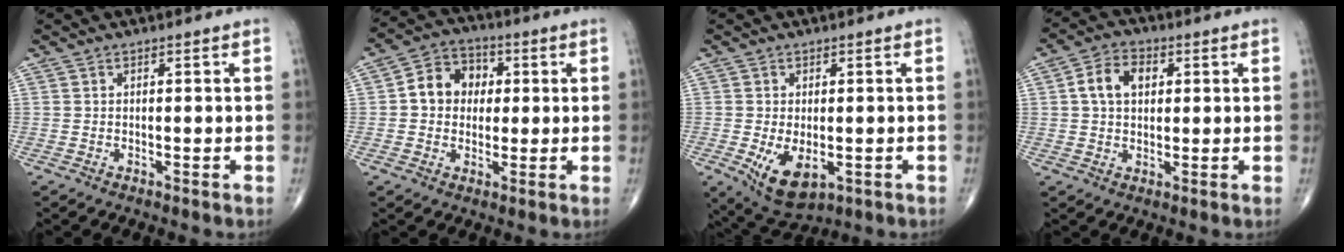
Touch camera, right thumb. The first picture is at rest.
{"total": 8.8, "force": [1.0, 7.3, 4.8], "torque": [-0.046, 0.019, 0.006]}
{"total": 8.1, "force": [-2.0, 4.4, 6.5], "torque": [-0.104, -0.013, -0.019]}
{"total": 7.0, "force": [1.5, 4.9, 4.8], "torque": [-0.073, 0.011, 0.022]}